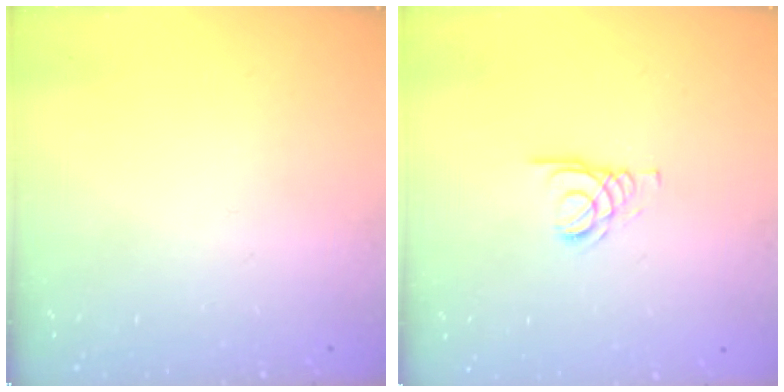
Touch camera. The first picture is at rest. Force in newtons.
{"total": 2.1, "press": 2.1, "slide": 0.2}